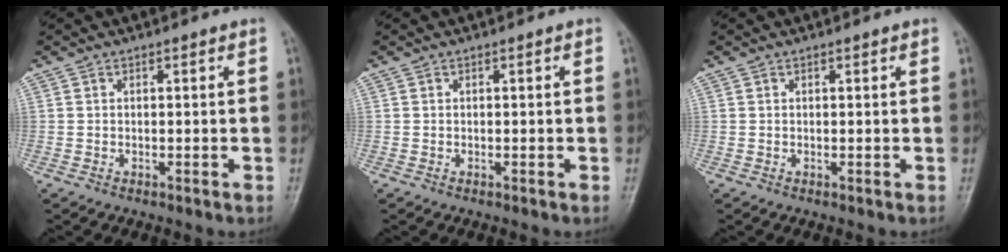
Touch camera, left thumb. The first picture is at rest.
{"total": 0.0}
{"total": 0.0}